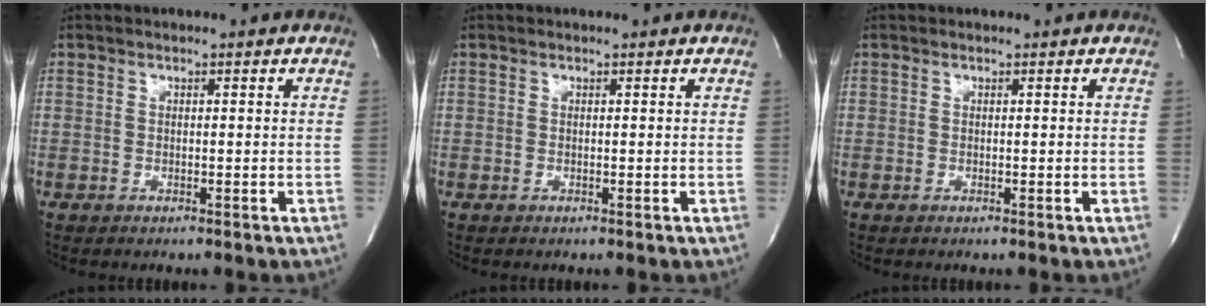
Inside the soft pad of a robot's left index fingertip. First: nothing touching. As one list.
[{"total": 0.0}, {"total": 0.0}]